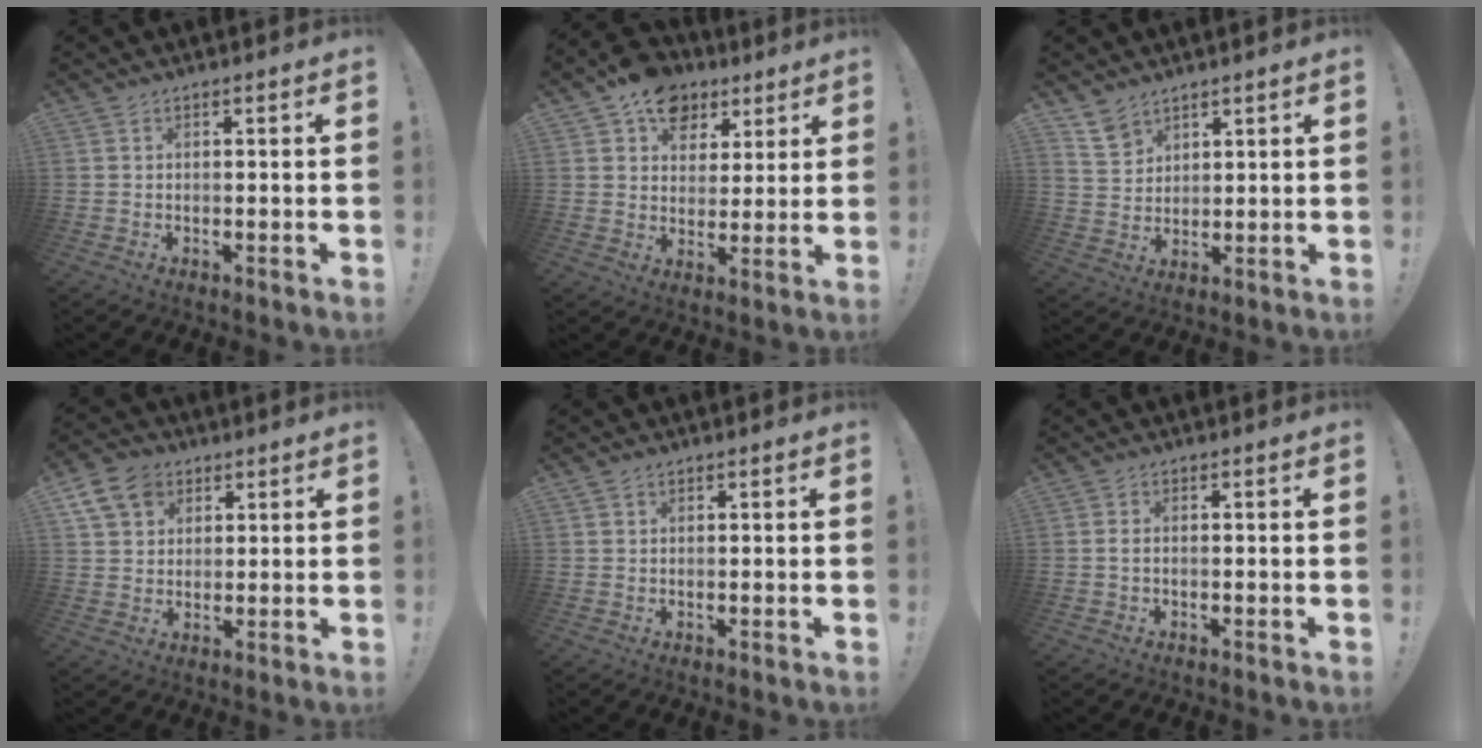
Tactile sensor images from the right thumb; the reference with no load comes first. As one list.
[{"total": 12.0, "force": [7.1, 8.6, 4.5], "torque": [-0.069, -0.041, 0.136]}, {"total": 6.6, "force": [5.3, 3.7, 1.5], "torque": [-0.025, -0.037, 0.104]}, {"total": 10.8, "force": [5.2, 8.2, 4.6], "torque": [-0.077, -0.015, 0.105]}, {"total": 1.0, "force": [0.7, 0.6, 0.2], "torque": [0.000, 0.000, 0.012]}, {"total": 1.2, "force": [-0.1, 0.5, 1.0], "torque": [-0.021, 0.002, -0.002]}]